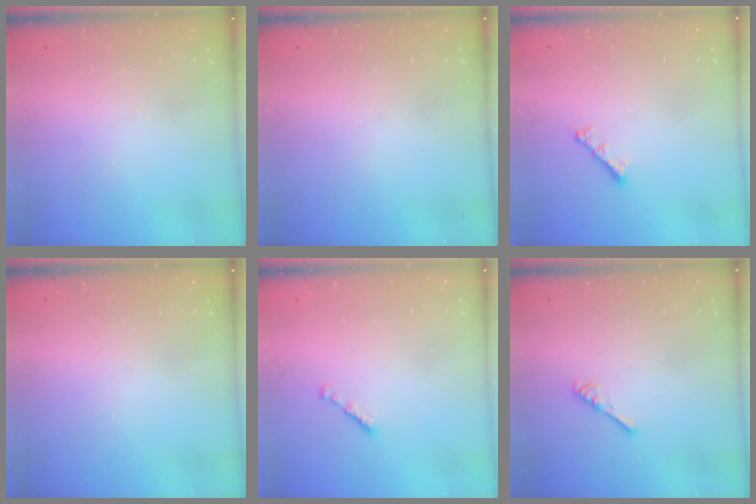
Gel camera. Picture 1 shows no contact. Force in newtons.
{"total": 0.0}
{"total": 3.0, "press": 3.0, "slide": 0.6}
{"total": 0.0}
{"total": 1.0, "press": 0.8, "slide": 0.5}
{"total": 2.7, "press": 2.6, "slide": 0.4}